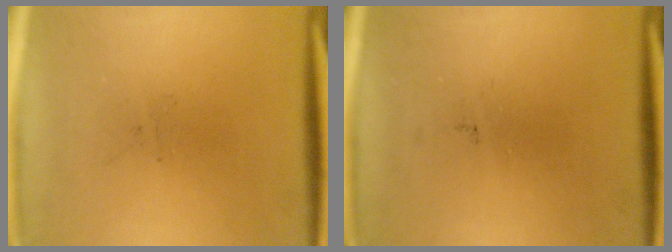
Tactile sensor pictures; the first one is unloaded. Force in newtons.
{"total": 0.0}